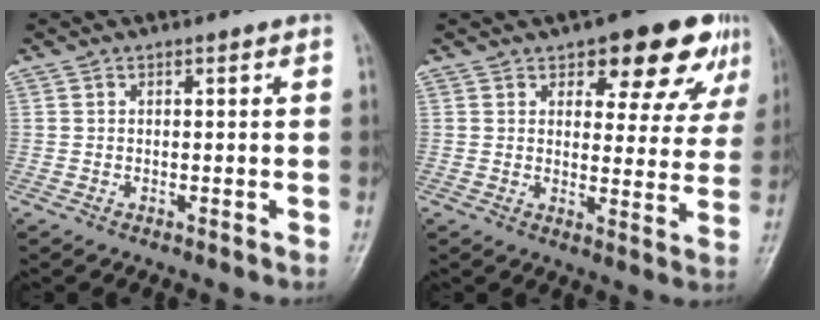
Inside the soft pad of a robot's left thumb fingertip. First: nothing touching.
{"total": 12.4, "force": [7.4, 5.8, 8.1], "torque": [-0.047, -0.030, 0.092]}